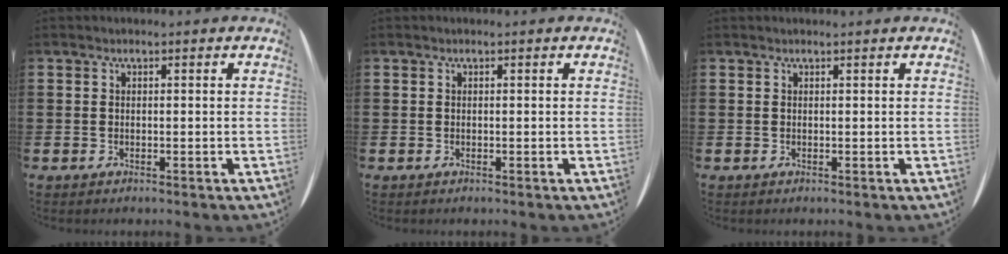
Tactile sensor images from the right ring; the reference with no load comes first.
{"total": 0.0}
{"total": 0.0}